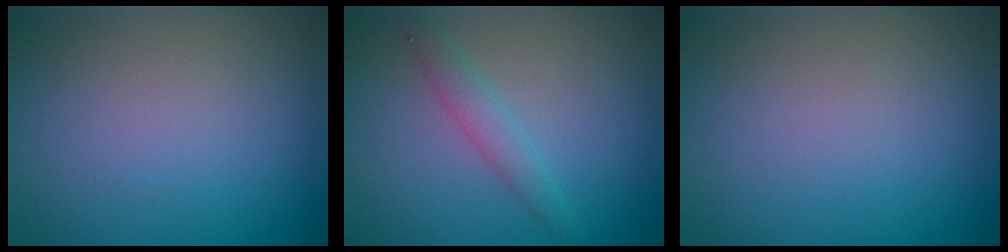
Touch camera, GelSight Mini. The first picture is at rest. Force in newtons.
{"total": 1.9, "press": 1.9, "slide": 0.1}
{"total": 0.0}